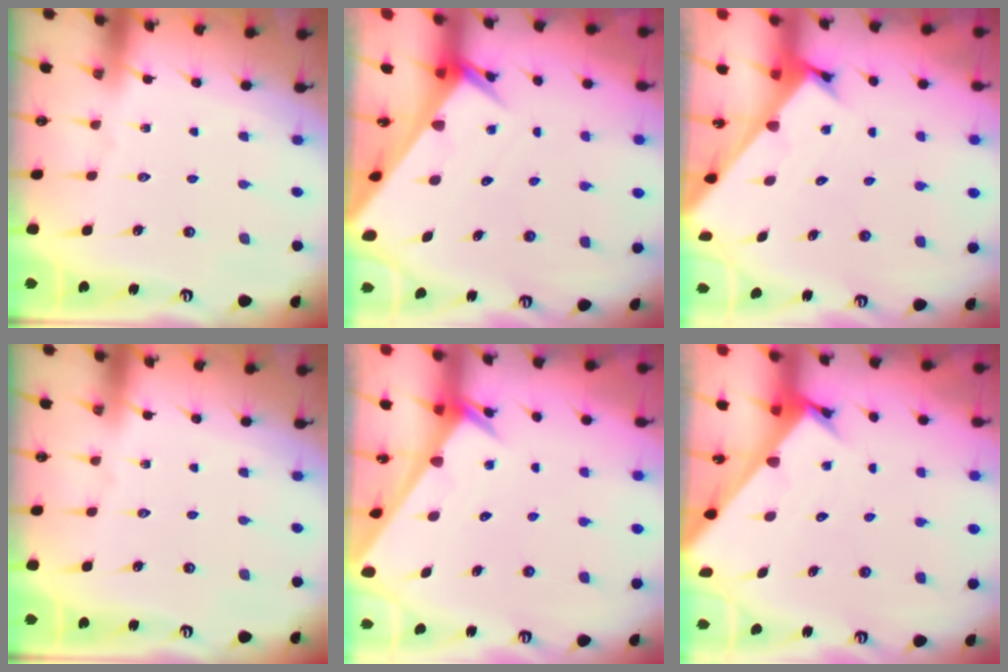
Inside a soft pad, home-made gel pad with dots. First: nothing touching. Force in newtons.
{"total": 3.9, "press": 3.9, "slide": 0.2}
{"total": 2.4, "press": 2.4, "slide": 0.2}
{"total": 0.0}
{"total": 2.3, "press": 2.3, "slide": 0.1}
{"total": 2.6, "press": 2.6, "slide": 0.2}